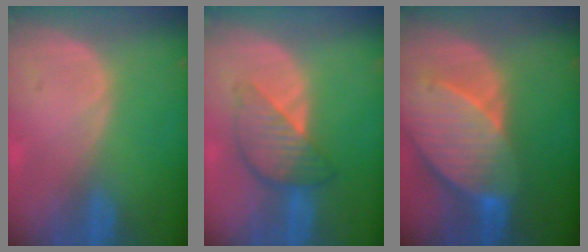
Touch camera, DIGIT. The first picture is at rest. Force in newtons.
{"total": 5.9, "press": 5.9, "slide": 0.3}
{"total": 10.4, "press": 9.1, "slide": 5.0}